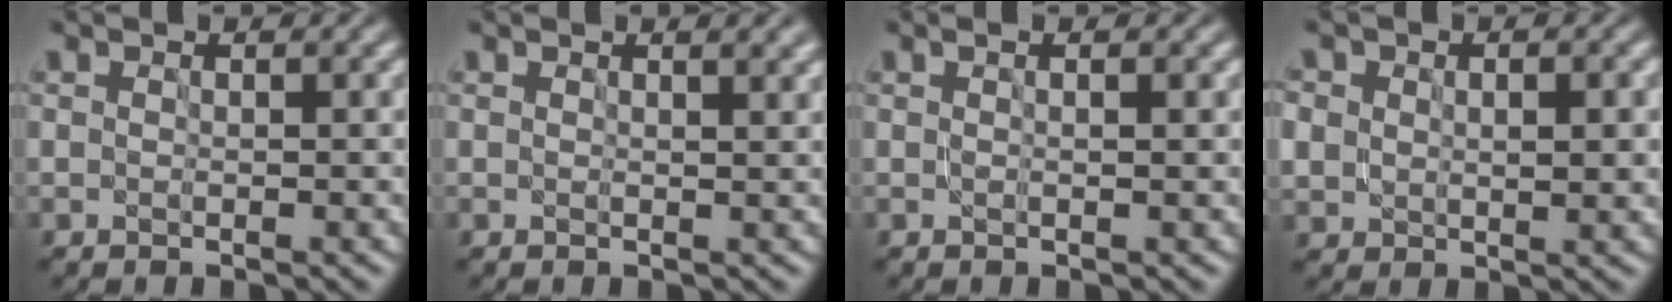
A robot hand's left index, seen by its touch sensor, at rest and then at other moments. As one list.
[{"total": 1.7, "force": [1.3, 0.5, 1.0], "torque": [-0.007, 0.002, 0.013]}, {"total": 1.5, "force": [0.7, 0.5, 1.2], "torque": [-0.010, -0.009, 0.001]}, {"total": 4.3, "force": [0.7, 3.1, 2.8], "torque": [-0.047, -0.001, 0.014]}]